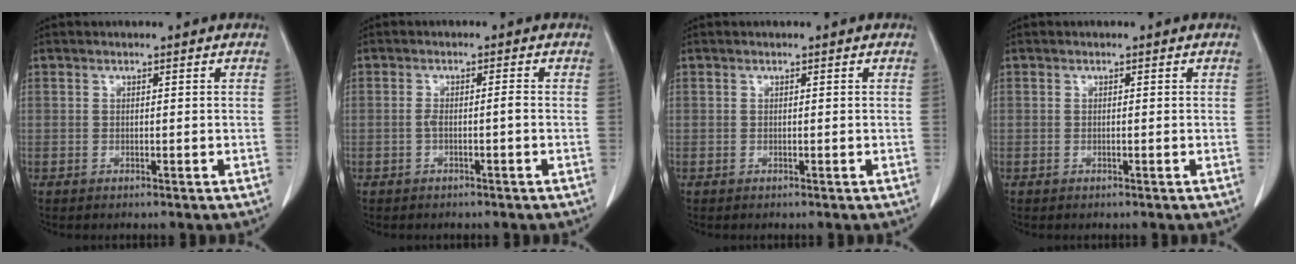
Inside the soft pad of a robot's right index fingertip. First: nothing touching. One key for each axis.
{"total": 1.8, "fx": -0.6, "fy": 0.0, "fz": 1.7, "tx": -0.029, "ty": 0.002, "tz": -0.011}
{"total": 0.0}
{"total": 0.0}